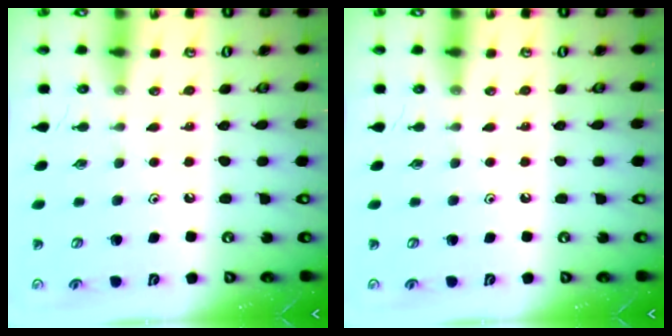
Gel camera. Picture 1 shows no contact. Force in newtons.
{"total": 0.0}